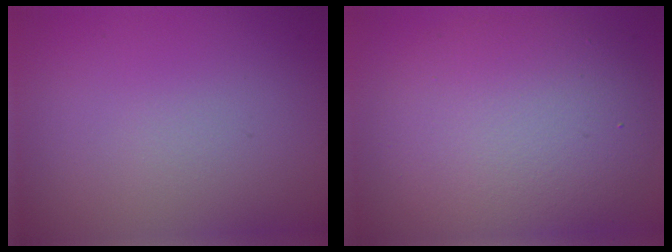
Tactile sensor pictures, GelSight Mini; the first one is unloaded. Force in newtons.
{"total": 8.8, "press": 8.8, "slide": 0.6}